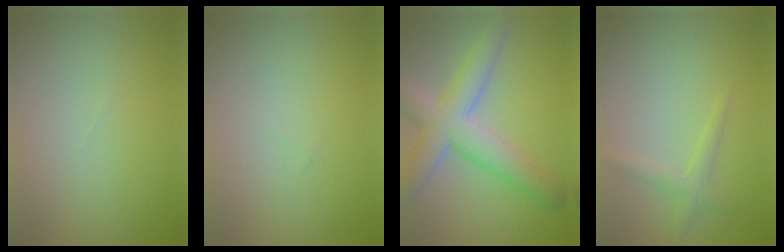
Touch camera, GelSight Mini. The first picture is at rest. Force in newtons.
{"total": 0.0}
{"total": 7.0, "press": 7.0, "slide": 0.6}
{"total": 1.5, "press": 1.5, "slide": 0.0}